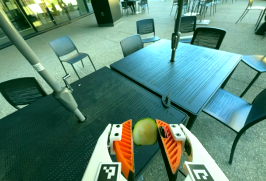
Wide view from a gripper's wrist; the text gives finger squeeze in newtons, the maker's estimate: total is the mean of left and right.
{"total": 4.1, "left": 3.8, "right": 4.5}